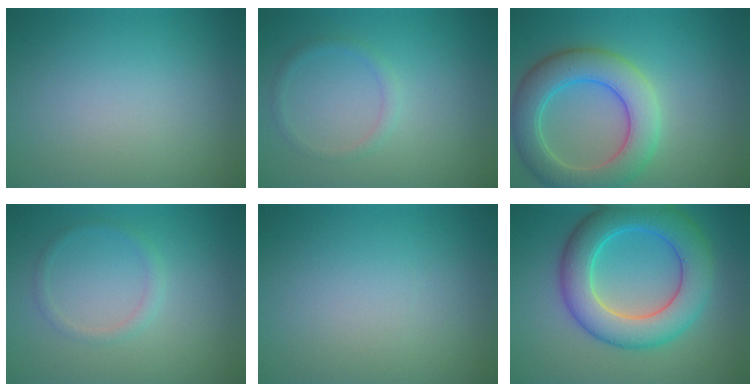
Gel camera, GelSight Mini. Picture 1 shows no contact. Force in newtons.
{"total": 1.2, "press": 1.2, "slide": 0.2}
{"total": 6.9, "press": 6.8, "slide": 0.4}
{"total": 1.2, "press": 1.2, "slide": 0.0}
{"total": 0.0}
{"total": 8.3, "press": 8.3, "slide": 0.3}